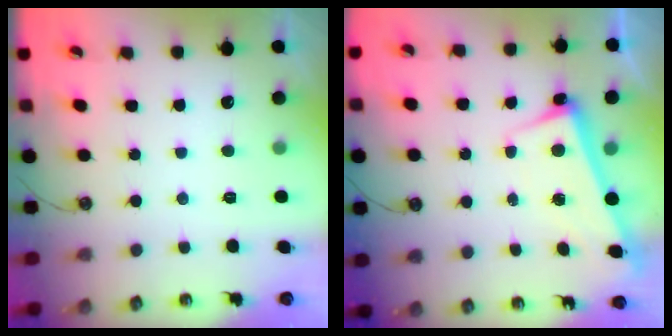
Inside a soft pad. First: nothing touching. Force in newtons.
{"total": 2.8, "press": 2.6, "slide": 0.9}